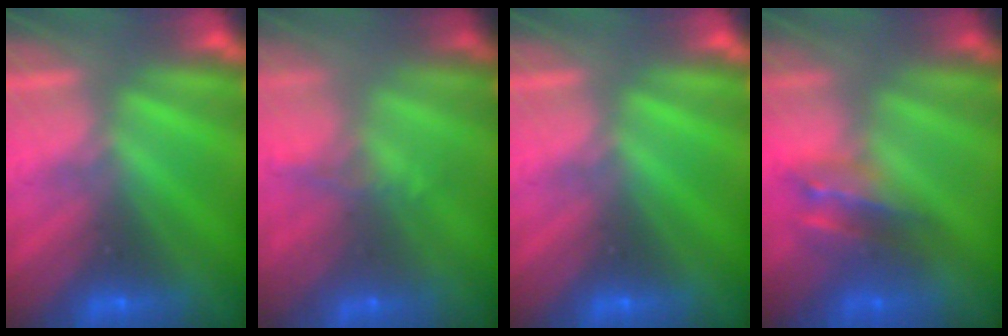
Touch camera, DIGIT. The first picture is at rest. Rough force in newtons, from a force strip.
{"total": 5.8}
{"total": 0.0}
{"total": 2.9}